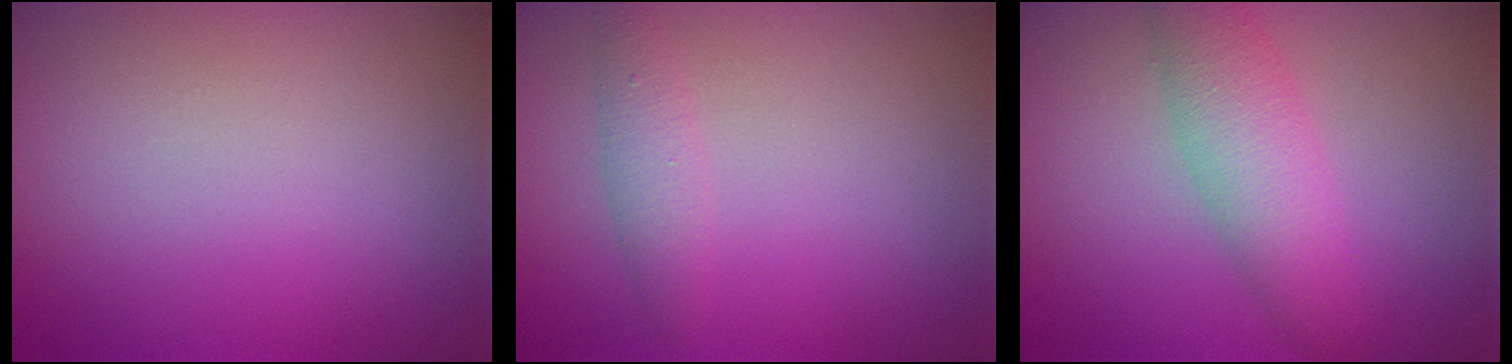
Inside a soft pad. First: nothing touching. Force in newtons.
{"total": 1.7, "press": 1.7, "slide": 0.1}
{"total": 4.4, "press": 4.4, "slide": 0.1}